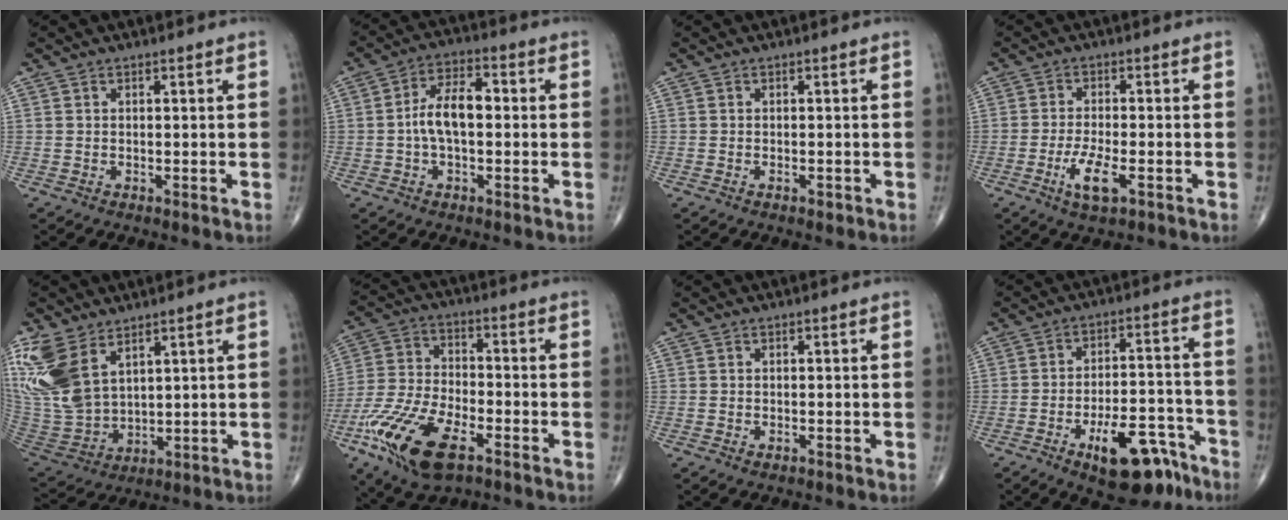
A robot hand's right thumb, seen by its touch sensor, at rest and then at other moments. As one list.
[{"total": 10.4, "force": [-0.7, 5.4, 8.8], "torque": [-0.151, 0.034, -0.020]}, {"total": 0.8, "force": [-0.5, 0.3, 0.5], "torque": [-0.008, 0.003, -0.008]}, {"total": 6.0, "force": [-2.6, 1.8, 5.1], "torque": [-0.104, 0.003, -0.045]}, {"total": 15.6, "force": [7.9, 8.8, 10.1], "torque": [-0.224, -0.031, 0.179]}, {"total": 17.3, "force": [-8.6, 7.7, 12.9], "torque": [-0.262, 0.014, -0.161]}, {"total": 0.8, "force": [-0.4, 0.4, 0.5], "torque": [-0.008, 0.003, -0.005]}, {"total": 14.5, "force": [-8.7, 6.0, 9.9], "torque": [-0.122, 0.066, -0.124]}]